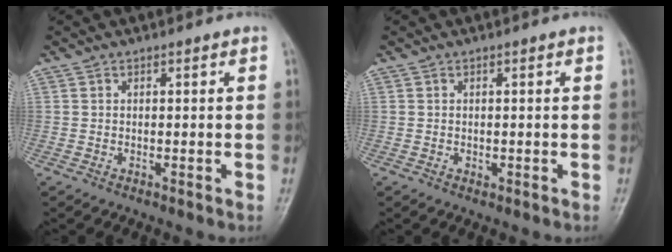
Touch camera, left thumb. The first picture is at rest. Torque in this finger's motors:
{"motor_torque": [-0.19, -0.17, 0.13, 0.07, 0.00]}